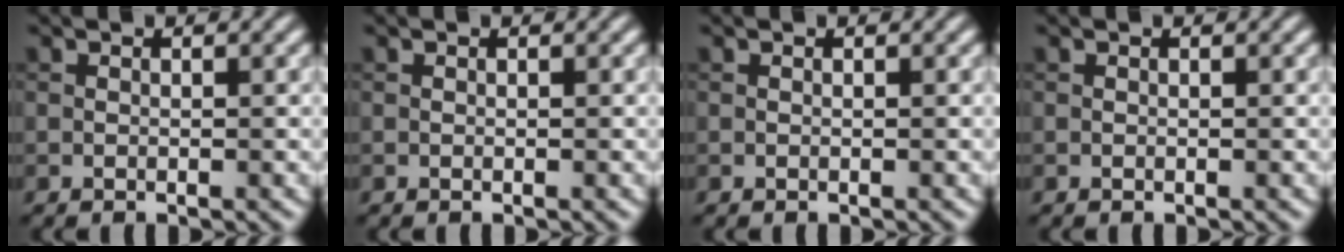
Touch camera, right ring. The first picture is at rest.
{"total": 0.0}
{"total": 0.0}
{"total": 0.0}